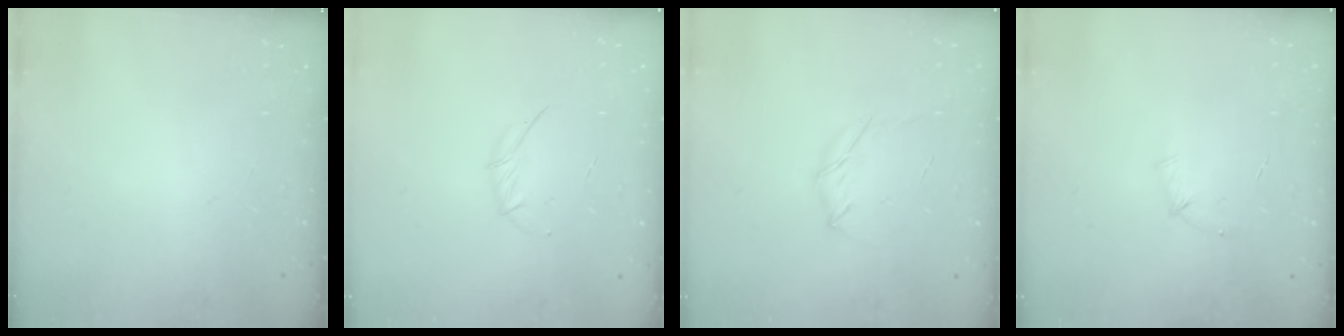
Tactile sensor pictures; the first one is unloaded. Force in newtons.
{"total": 4.0, "press": 4.0, "slide": 0.7}
{"total": 4.0, "press": 3.9, "slide": 0.9}
{"total": 4.9, "press": 4.7, "slide": 1.2}